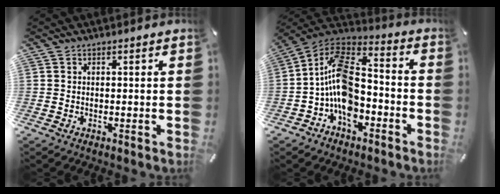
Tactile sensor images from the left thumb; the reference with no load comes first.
{"total": 13.8, "force": [-4.4, 9.1, 9.5], "torque": [-0.205, 0.020, -0.083]}